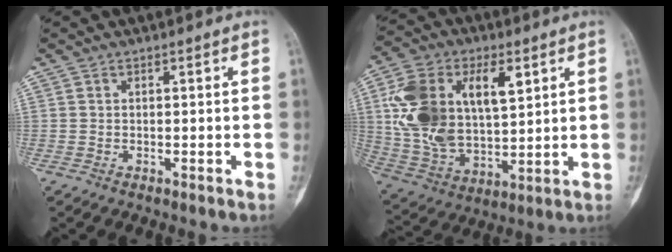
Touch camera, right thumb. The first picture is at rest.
{"total": 20.8, "force": [5.9, 12.0, 15.9], "torque": [-0.287, -0.010, 0.115]}